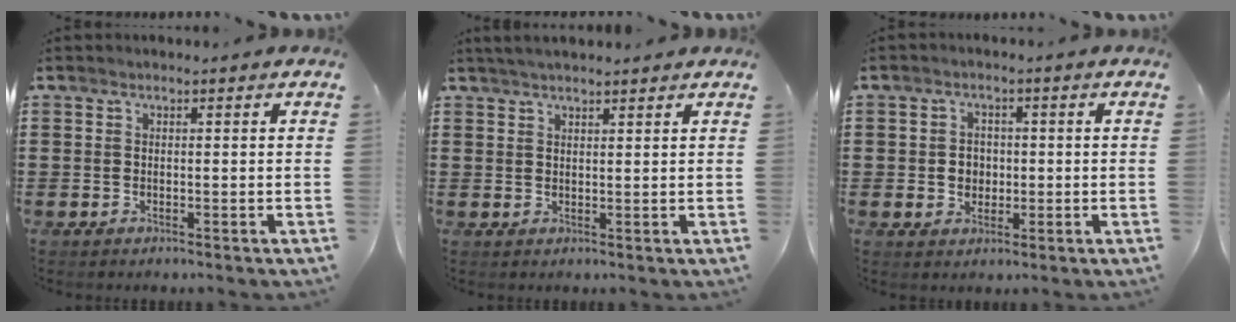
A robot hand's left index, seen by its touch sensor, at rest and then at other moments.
{"total": 2.2, "force": [2.0, 0.3, 0.9], "torque": [-0.021, 0.006, 0.037]}
{"total": 2.8, "force": [-0.2, 2.5, 1.3], "torque": [-0.026, 0.004, -0.009]}